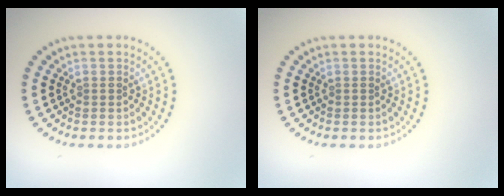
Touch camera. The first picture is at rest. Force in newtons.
{"total": 0.0}